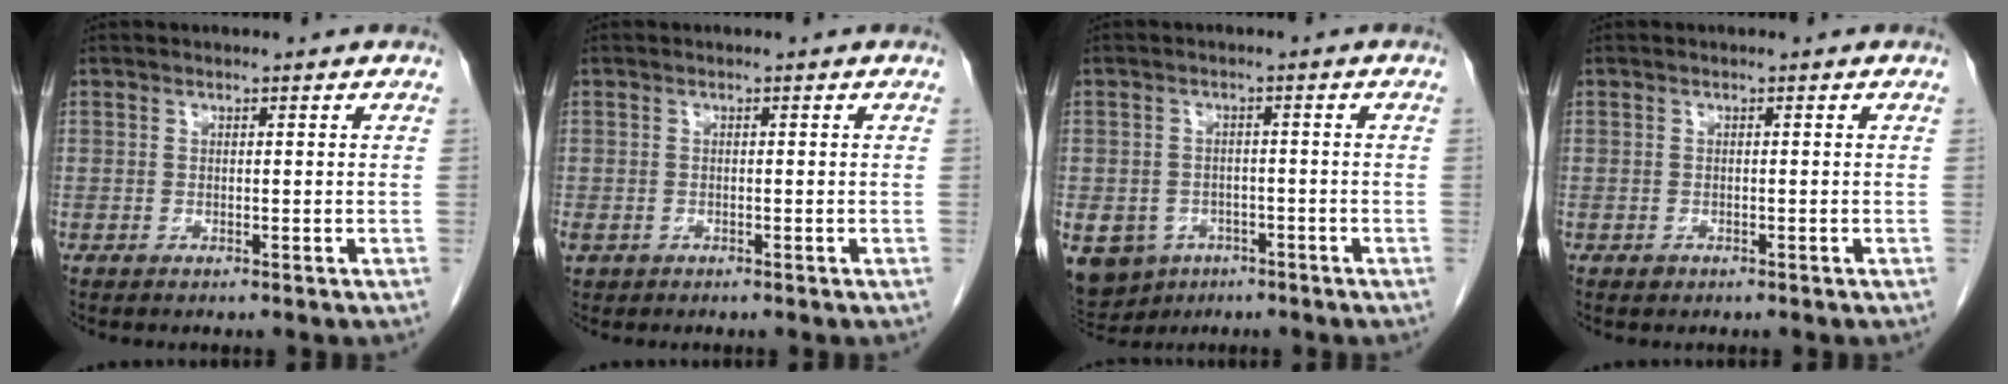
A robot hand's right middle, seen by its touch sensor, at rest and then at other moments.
{"total": 1.5, "force": [-0.8, 1.1, 0.6], "torque": [-0.015, 0.000, -0.008]}
{"total": 12.1, "force": [-6.3, 9.5, 4.1], "torque": [-0.114, -0.003, -0.082]}
{"total": 0.6, "force": [-0.4, 0.4, 0.2], "torque": [-0.004, 0.001, -0.007]}